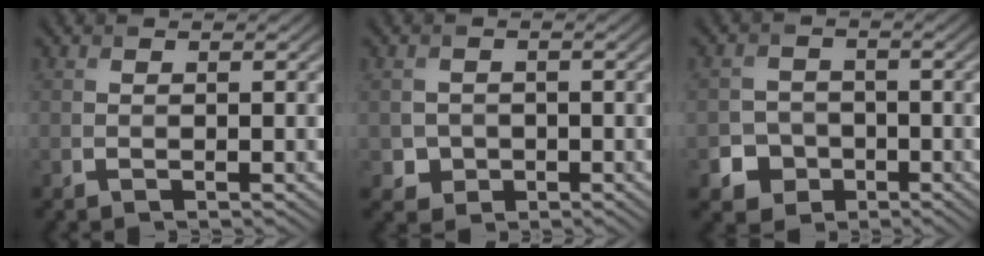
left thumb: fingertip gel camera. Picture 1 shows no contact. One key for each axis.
{"total": 2.4, "fx": -0.6, "fy": 2.2, "fz": 0.5, "tx": -0.011, "ty": -0.006, "tz": -0.012}
{"total": 4.2, "fx": -1.9, "fy": 3.6, "fz": 1.0, "tx": -0.011, "ty": -0.001, "tz": -0.047}